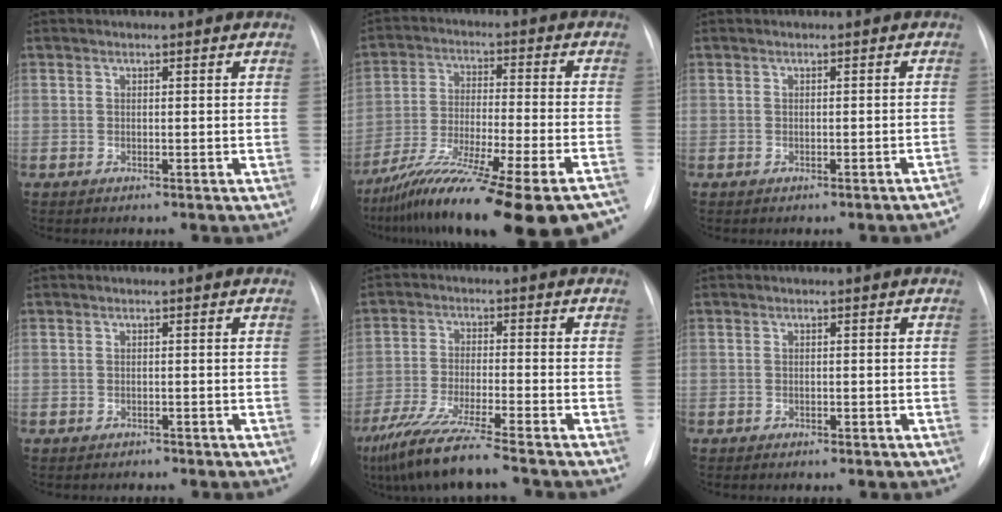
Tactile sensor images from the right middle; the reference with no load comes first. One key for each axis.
{"total": 26.0, "fx": -21.0, "fy": 1.9, "fz": 15.2, "tx": -0.191, "ty": -0.040, "tz": -0.317}
{"total": 2.0, "fx": -1.8, "fy": -0.2, "fz": 0.9, "tx": -0.006, "ty": 0.010, "tz": -0.021}
{"total": 0.6, "fx": -0.5, "fy": 0.3, "fz": 0.0, "tx": -0.008, "ty": 0.000, "tz": -0.008}
{"total": 10.7, "fx": -8.4, "fy": -0.7, "fz": 6.6, "tx": -0.121, "ty": -0.040, "tz": -0.147}
{"total": 1.0, "fx": -0.6, "fy": 0.6, "fz": 0.6, "tx": -0.009, "ty": 0.000, "tz": -0.003}